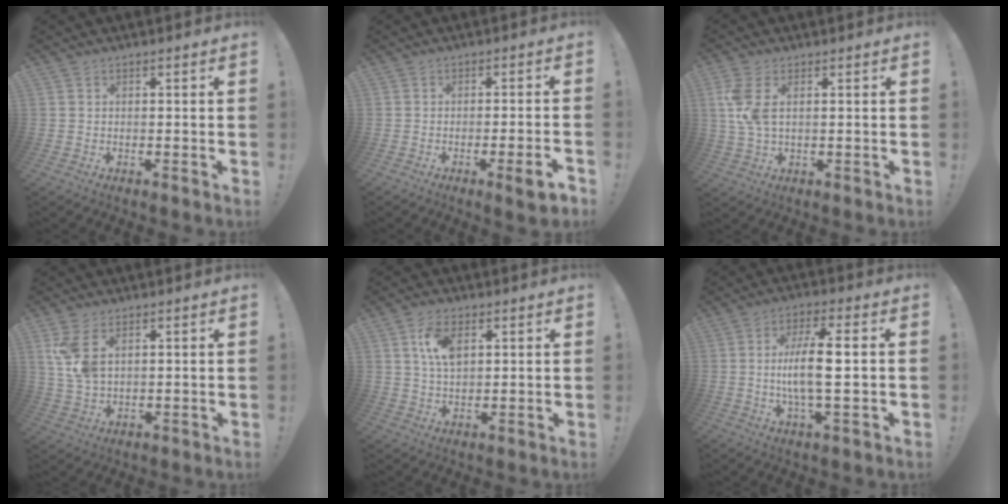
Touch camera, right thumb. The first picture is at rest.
{"total": 6.7, "force": [-2.6, 0.5, 6.1], "torque": [-0.094, 0.009, -0.036]}
{"total": 7.4, "force": [1.8, 3.5, 6.2], "torque": [-0.130, -0.003, 0.033]}
{"total": 8.3, "force": [3.3, 4.6, 6.0], "torque": [-0.107, -0.013, 0.062]}
{"total": 8.1, "force": [3.0, 4.4, 6.1], "torque": [-0.113, -0.002, 0.052]}
{"total": 11.7, "force": [-0.2, 2.4, 11.5], "torque": [-0.226, -0.002, -0.014]}